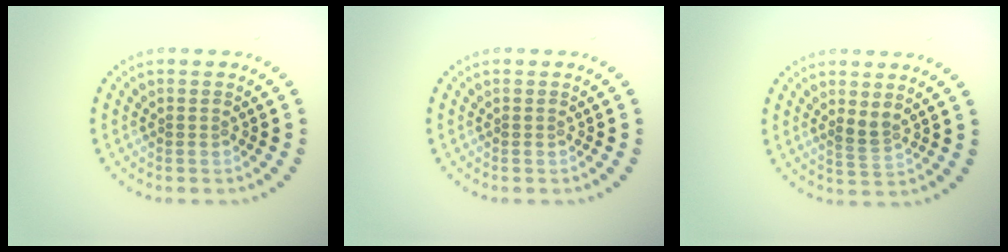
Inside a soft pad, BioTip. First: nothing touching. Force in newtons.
{"total": 0.0}
{"total": 1.3, "press": 1.0, "slide": 0.7}